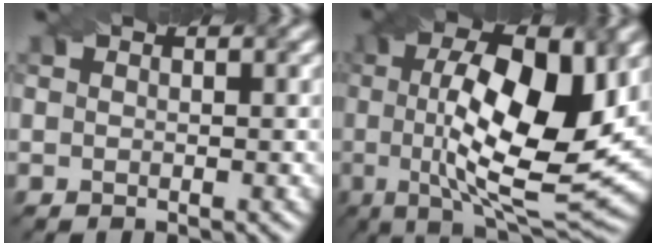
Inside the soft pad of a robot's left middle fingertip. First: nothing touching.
{"total": 13.1, "force": [1.1, 4.7, 12.2], "torque": [-0.191, 0.000, 0.019]}